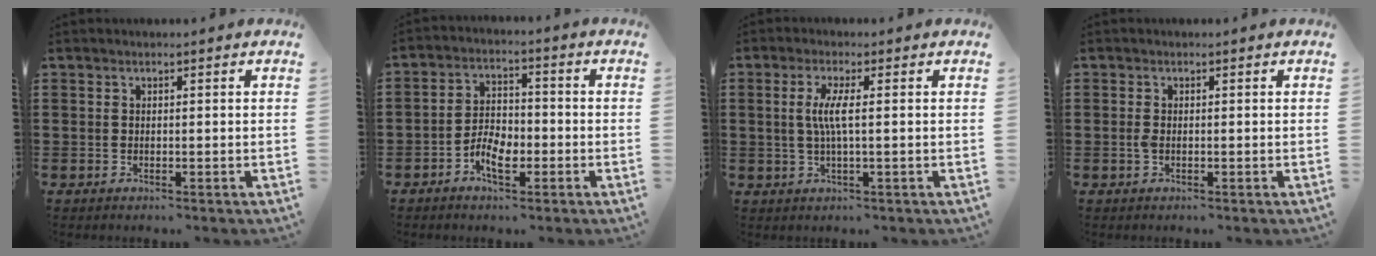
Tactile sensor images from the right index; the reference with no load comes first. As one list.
[{"total": 5.2, "force": [-2.5, 2.8, 3.6], "torque": [-0.076, 0.005, -0.049]}, {"total": 4.2, "force": [0.0, 0.3, 4.2], "torque": [-0.093, -0.009, -0.008]}, {"total": 1.1, "force": [-0.3, 0.4, 1.0], "torque": [-0.027, -0.005, -0.007]}]